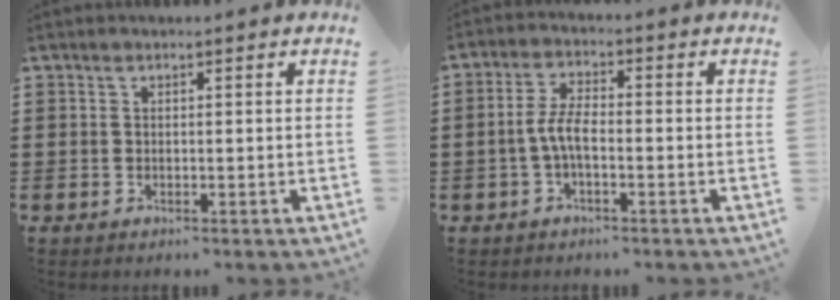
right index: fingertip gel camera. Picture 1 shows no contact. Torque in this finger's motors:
{"motor_torque": [0.83, -0.01, 0.67, 0.17]}